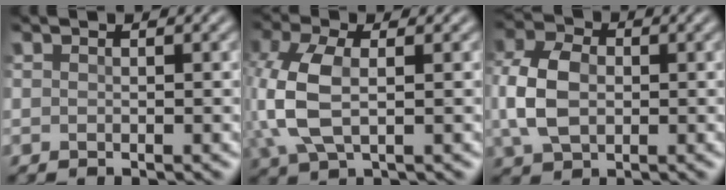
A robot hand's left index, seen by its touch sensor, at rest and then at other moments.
{"total": 6.3, "force": [0.3, 3.4, 5.2], "torque": [-0.133, 0.005, 0.001]}
{"total": 6.0, "force": [0.0, 4.3, 4.2], "torque": [-0.099, 0.003, -0.004]}